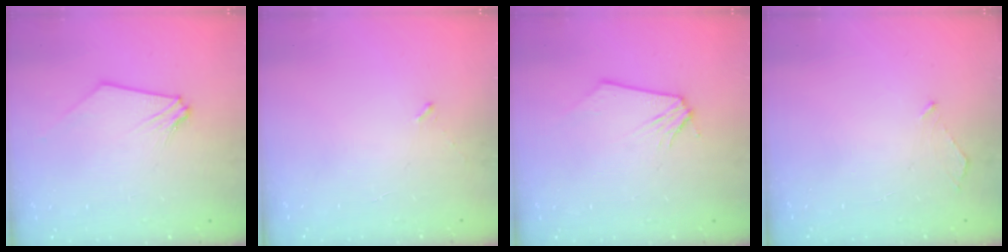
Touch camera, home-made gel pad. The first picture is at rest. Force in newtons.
{"total": 1.6, "press": 1.6, "slide": 0.4}
{"total": 0.0}
{"total": 2.6, "press": 2.6, "slide": 0.3}